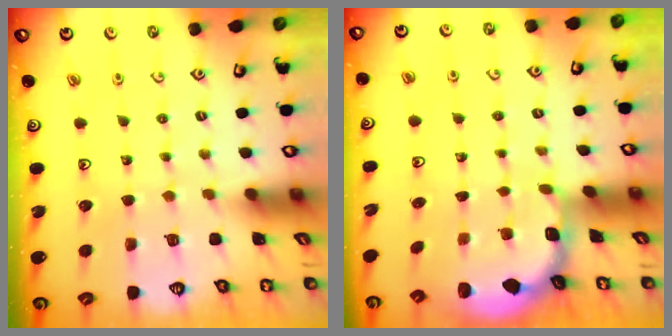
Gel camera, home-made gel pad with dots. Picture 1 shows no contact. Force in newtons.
{"total": 2.0, "press": 1.8, "slide": 0.8}